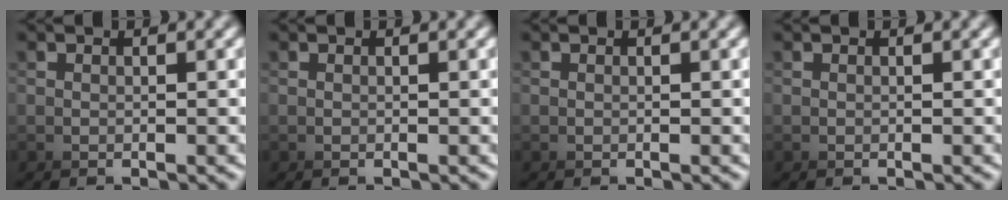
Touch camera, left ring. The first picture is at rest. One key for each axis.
{"total": 0.0}
{"total": 0.0}
{"total": 0.0}